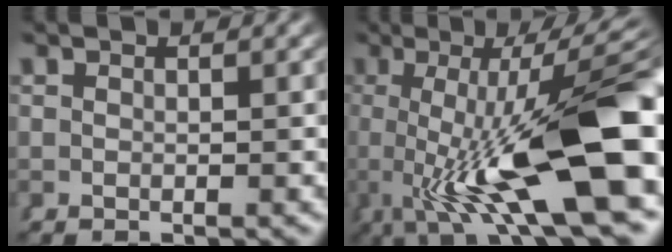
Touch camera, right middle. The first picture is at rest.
{"total": 14.5, "force": [-1.2, 3.9, 13.9], "torque": [-0.219, -0.004, -0.009]}